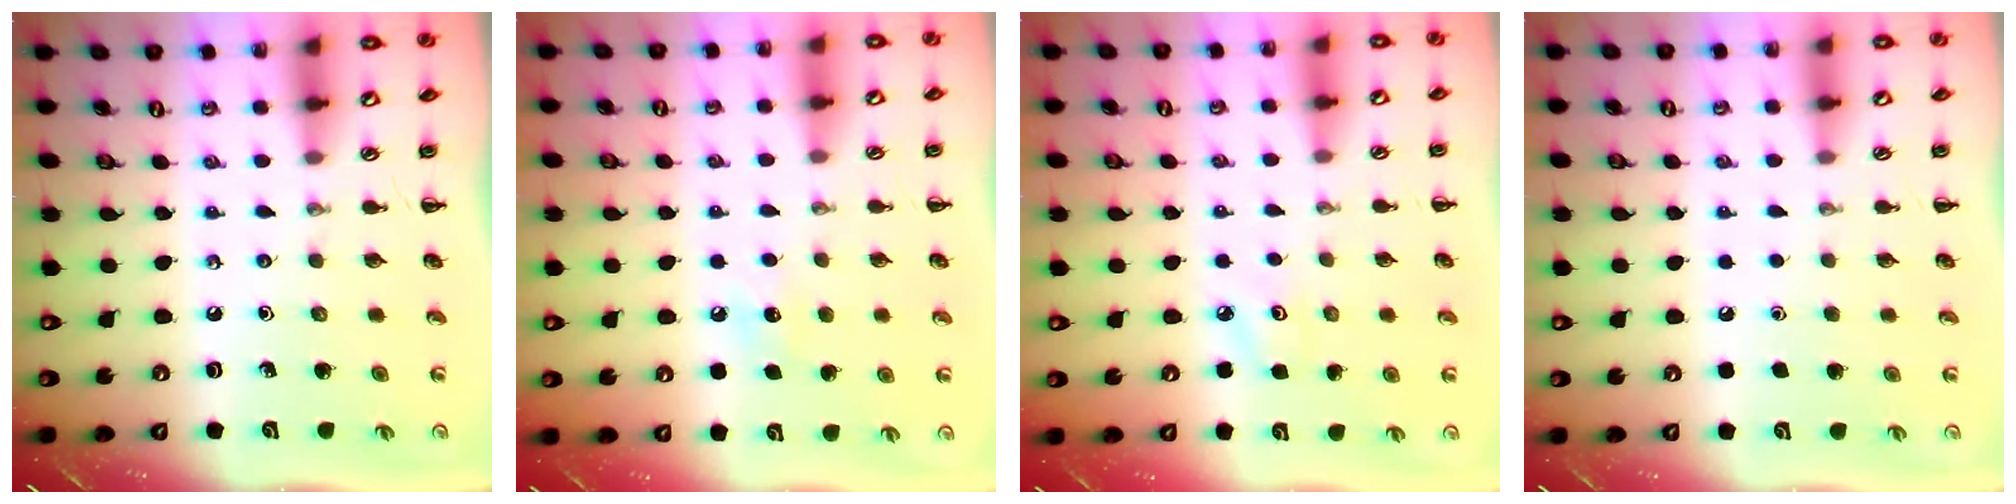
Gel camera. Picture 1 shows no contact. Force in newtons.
{"total": 6.1, "press": 5.9, "slide": 1.6}
{"total": 4.7, "press": 4.5, "slide": 1.4}
{"total": 1.6, "press": 1.6, "slide": 0.1}